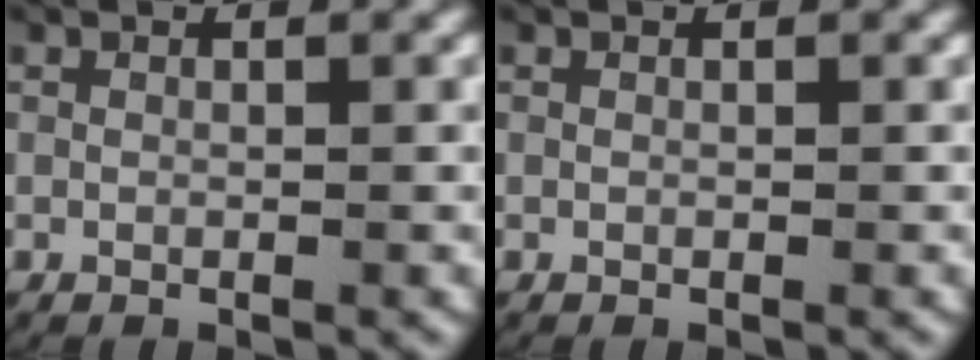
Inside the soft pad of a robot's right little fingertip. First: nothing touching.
{"total": 0.0}